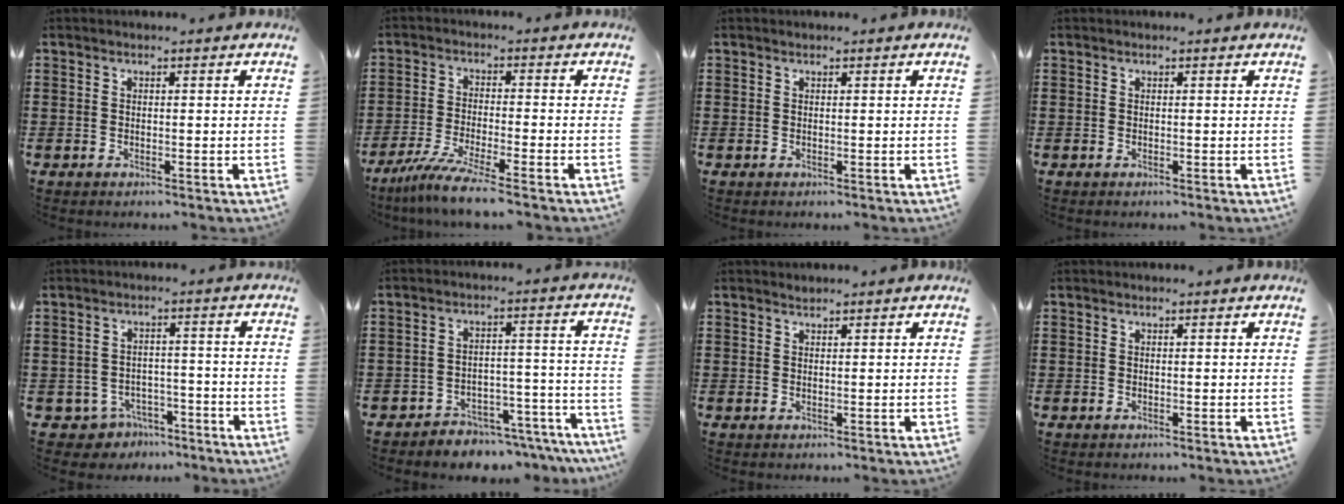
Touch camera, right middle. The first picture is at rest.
{"total": 6.2, "force": [-5.2, -0.5, 3.3], "torque": [-0.079, -0.025, -0.101]}
{"total": 0.0}
{"total": 0.0}
{"total": 3.6, "force": [-3.3, 1.3, 0.2], "torque": [-0.022, 0.001, -0.072]}
{"total": 4.7, "force": [-4.6, 0.7, 0.2], "torque": [-0.007, 0.011, -0.095]}
{"total": 0.7, "force": [0.6, 0.1, -0.1], "torque": [0.000, 0.000, 0.013]}
{"total": 0.0}